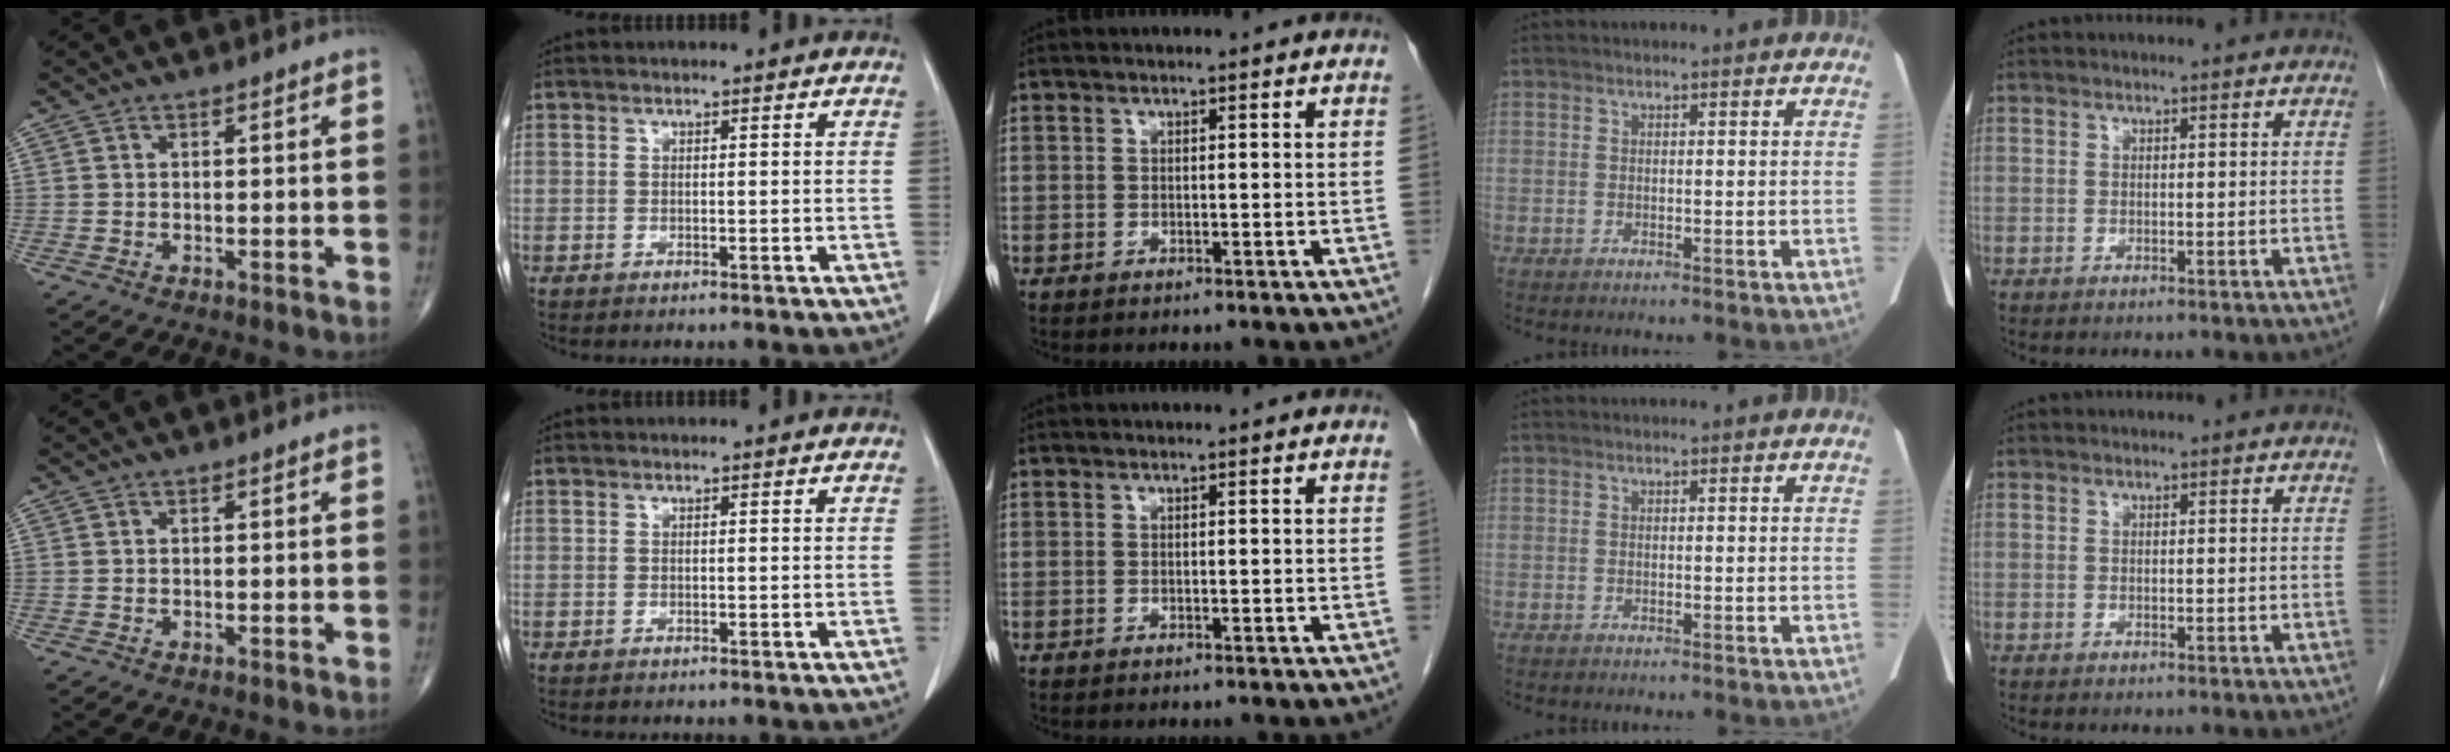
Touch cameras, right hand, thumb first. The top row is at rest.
{}